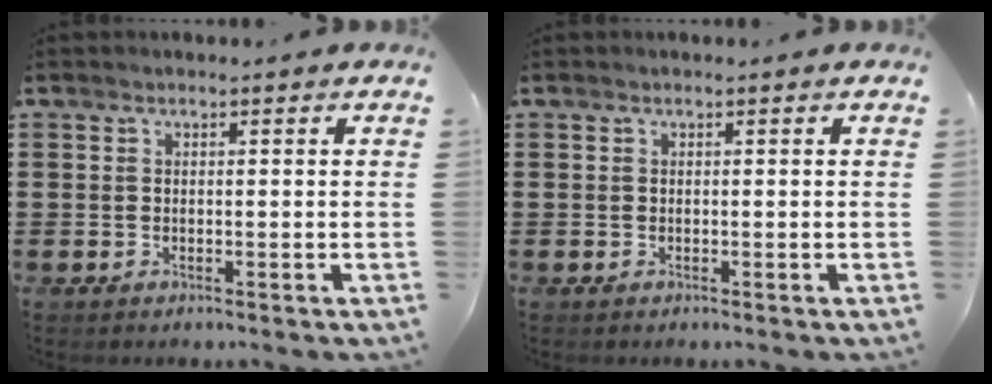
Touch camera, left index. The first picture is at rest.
{"total": 0.0}